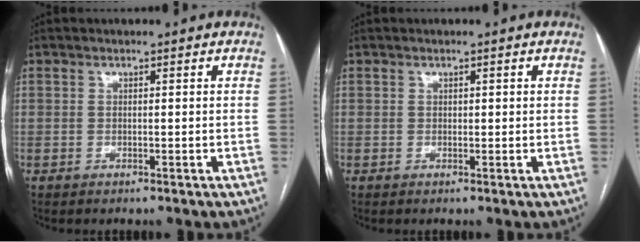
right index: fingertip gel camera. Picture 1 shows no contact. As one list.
[{"total": 0.5, "force": [0.2, 0.3, 0.3], "torque": [-0.003, 0.005, 0.005]}]